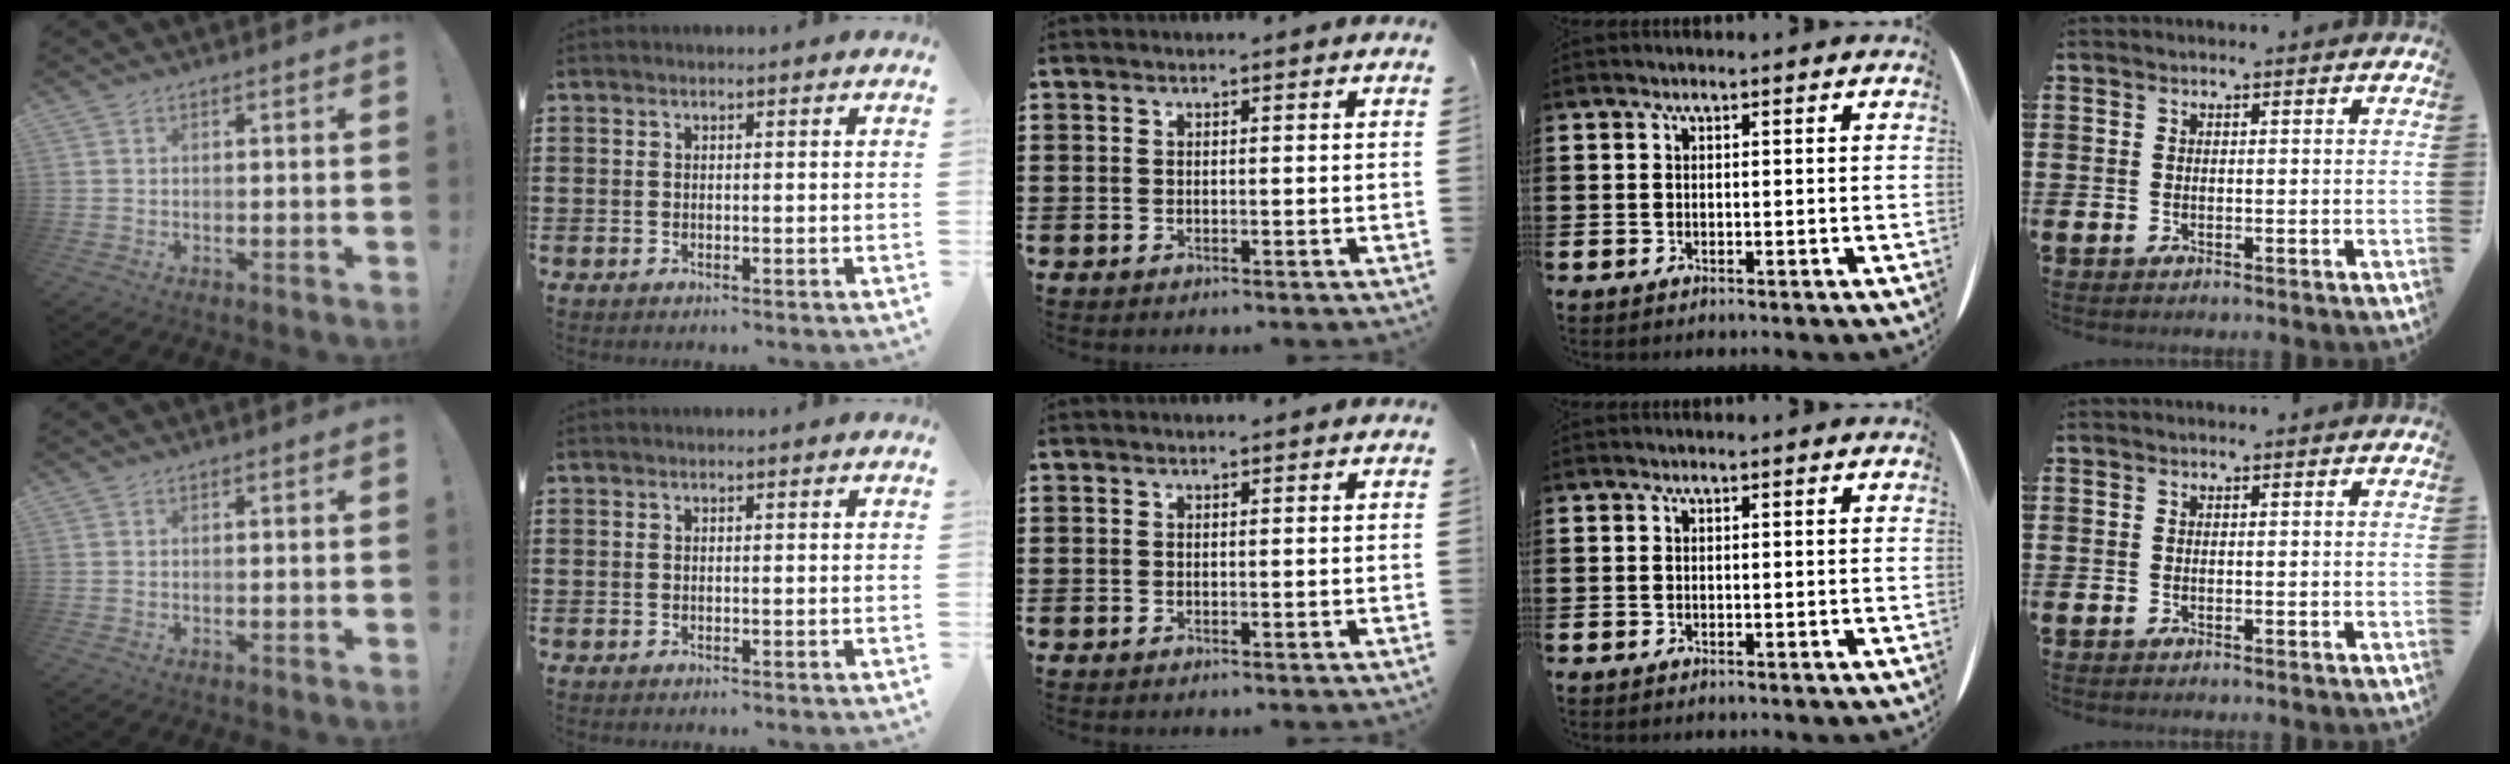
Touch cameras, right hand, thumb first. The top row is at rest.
{}